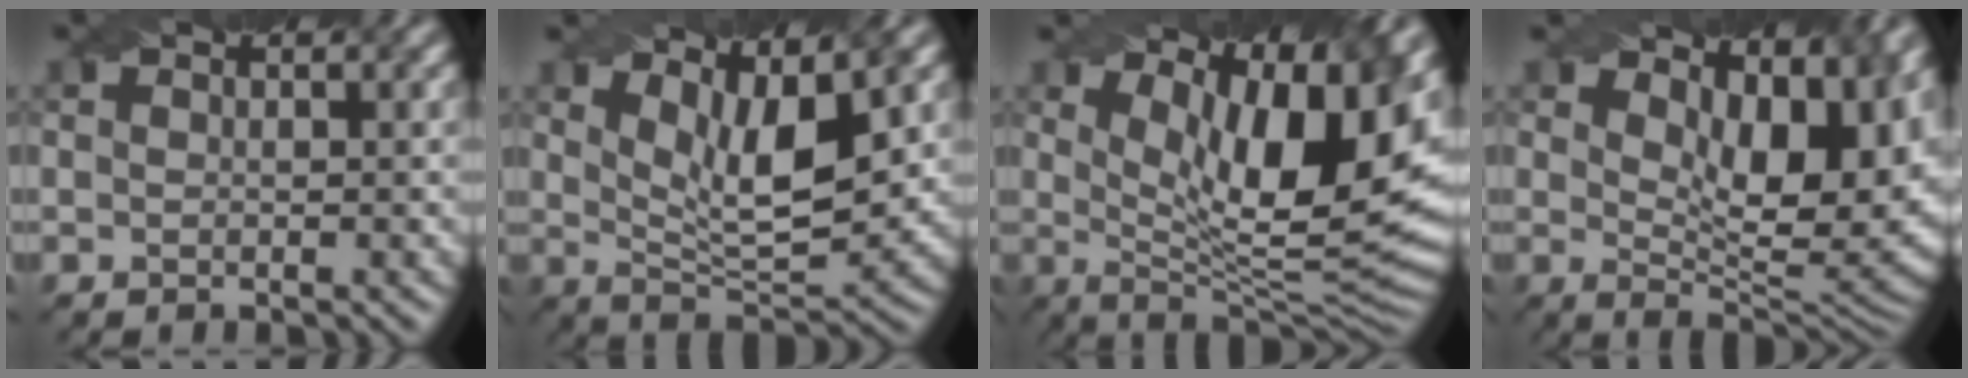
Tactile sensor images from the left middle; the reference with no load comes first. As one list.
[{"total": 6.9, "force": [3.2, 2.2, 5.7], "torque": [-0.097, -0.007, 0.055]}, {"total": 13.9, "force": [5.1, 4.5, 12.2], "torque": [-0.168, -0.005, 0.087]}, {"total": 10.9, "force": [4.9, 4.6, 8.6], "torque": [-0.115, 0.003, 0.075]}]